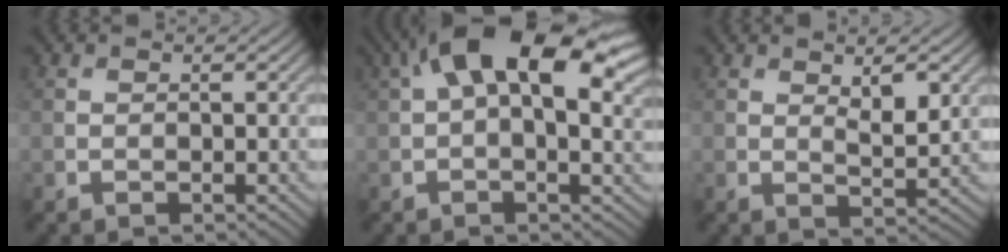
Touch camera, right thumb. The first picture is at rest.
{"total": 16.1, "force": [5.8, 7.8, 12.9], "torque": [-0.219, 0.020, 0.094]}
{"total": 3.7, "force": [1.6, 1.4, 3.1], "torque": [-0.062, -0.008, 0.033]}